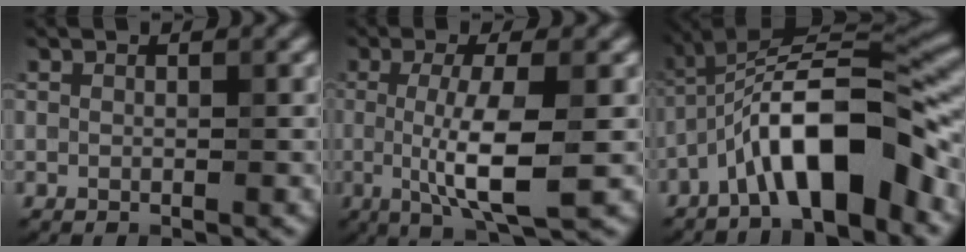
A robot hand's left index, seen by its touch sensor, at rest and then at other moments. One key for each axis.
{"total": 6.6, "fx": -0.6, "fy": 1.5, "fz": 6.4, "tx": -0.116, "ty": -0.009, "tz": -0.008}
{"total": 10.7, "fx": -4.6, "fy": 2.9, "fz": 9.2, "tx": -0.152, "ty": 0.019, "tz": -0.086}